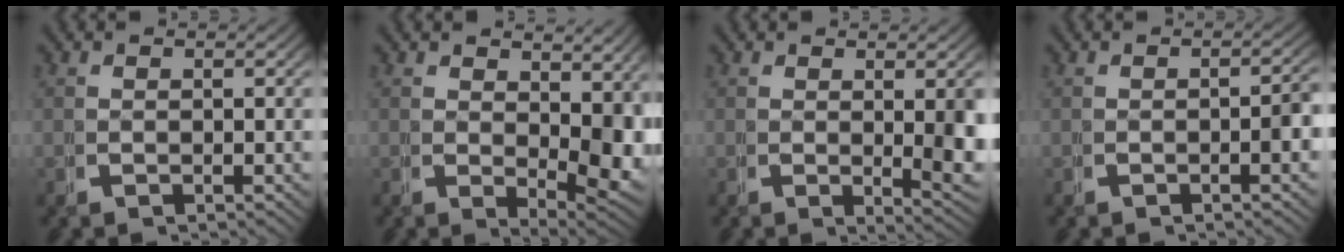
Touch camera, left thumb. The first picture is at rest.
{"total": 5.7, "force": [1.0, 2.7, 4.9], "torque": [-0.064, -0.033, 0.035]}
{"total": 4.4, "force": [0.2, 1.2, 4.2], "torque": [-0.062, -0.018, 0.011]}
{"total": 2.4, "force": [-0.5, 0.4, 2.3], "torque": [-0.030, 0.003, -0.009]}